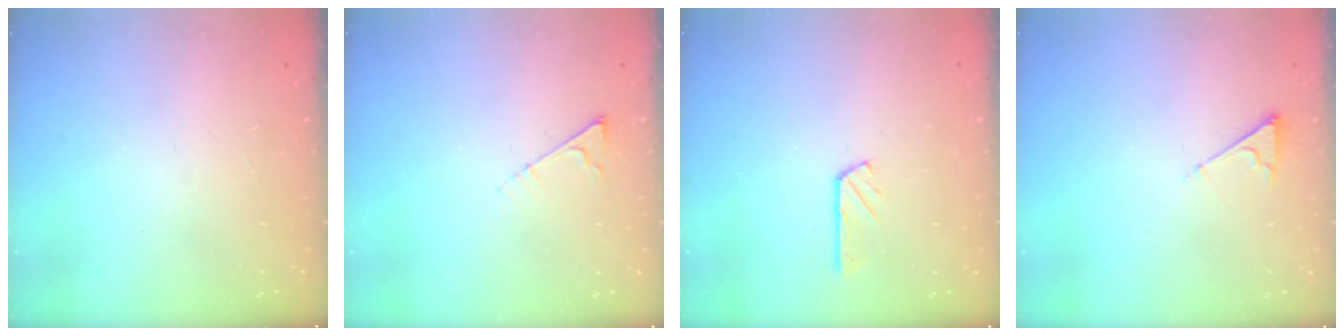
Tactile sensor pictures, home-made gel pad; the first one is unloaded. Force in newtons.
{"total": 4.5, "press": 4.5, "slide": 0.5}
{"total": 2.8, "press": 2.8, "slide": 0.1}
{"total": 3.6, "press": 3.6, "slide": 0.4}